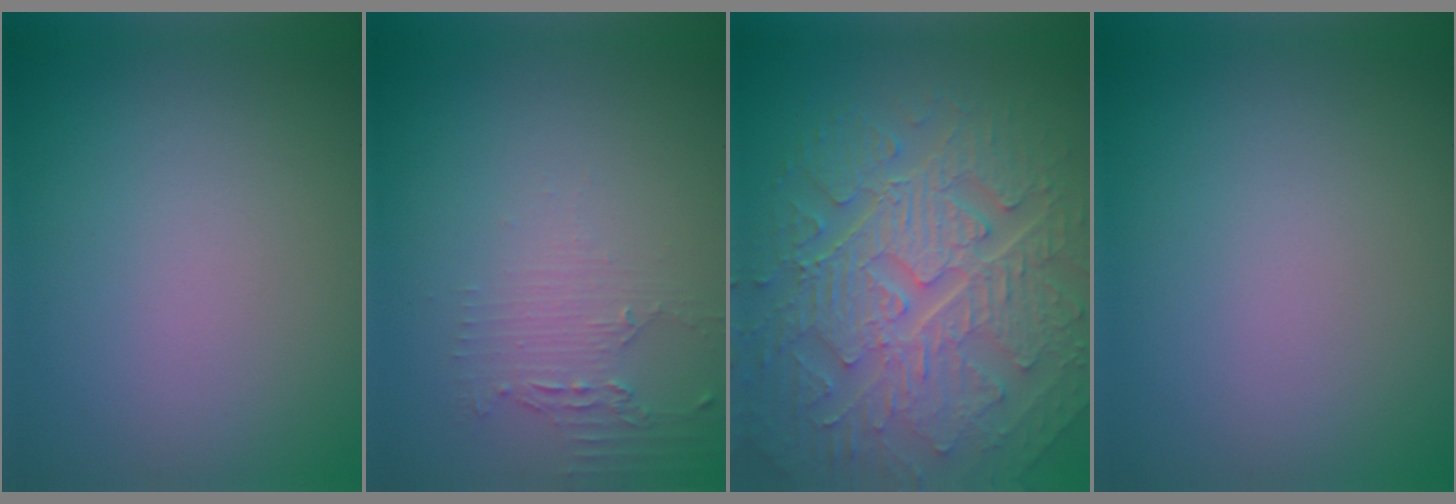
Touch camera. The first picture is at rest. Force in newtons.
{"total": 2.3, "press": 1.7, "slide": 1.5}
{"total": 10.2, "press": 7.0, "slide": 7.5}
{"total": 0.0}